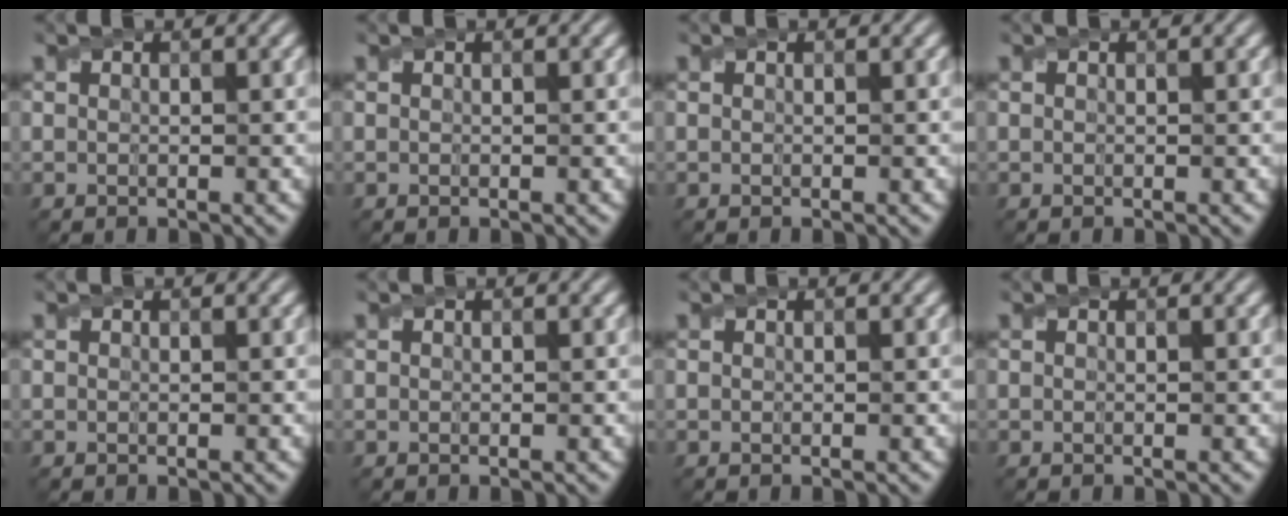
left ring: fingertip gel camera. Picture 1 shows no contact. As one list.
[{"total": 0.0}, {"total": 0.0}, {"total": 0.0}, {"total": 0.0}, {"total": 0.0}, {"total": 0.0}, {"total": 0.0}]